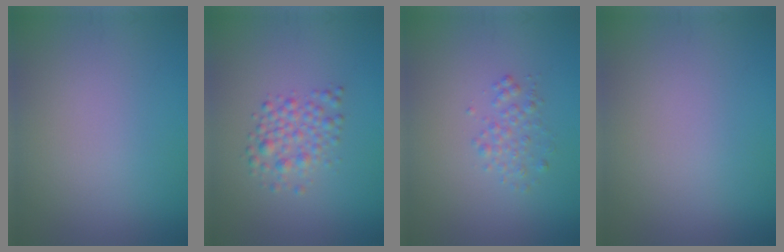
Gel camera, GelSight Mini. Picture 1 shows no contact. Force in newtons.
{"total": 2.5, "press": 2.5, "slide": 0.0}
{"total": 1.5, "press": 1.5, "slide": 0.0}
{"total": 0.0}